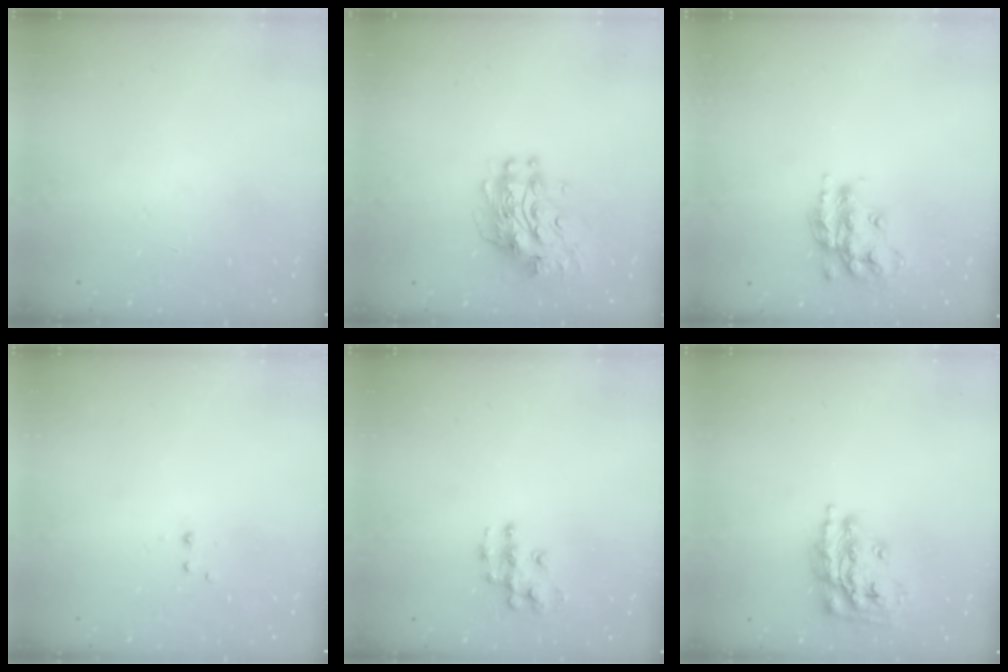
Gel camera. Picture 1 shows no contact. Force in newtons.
{"total": 11.2, "press": 11.2, "slide": 0.9}
{"total": 16.1, "press": 16.1, "slide": 1.0}
{"total": 2.2, "press": 1.9, "slide": 1.2}
{"total": 9.2, "press": 9.2, "slide": 0.5}
{"total": 15.2, "press": 15.1, "slide": 0.8}